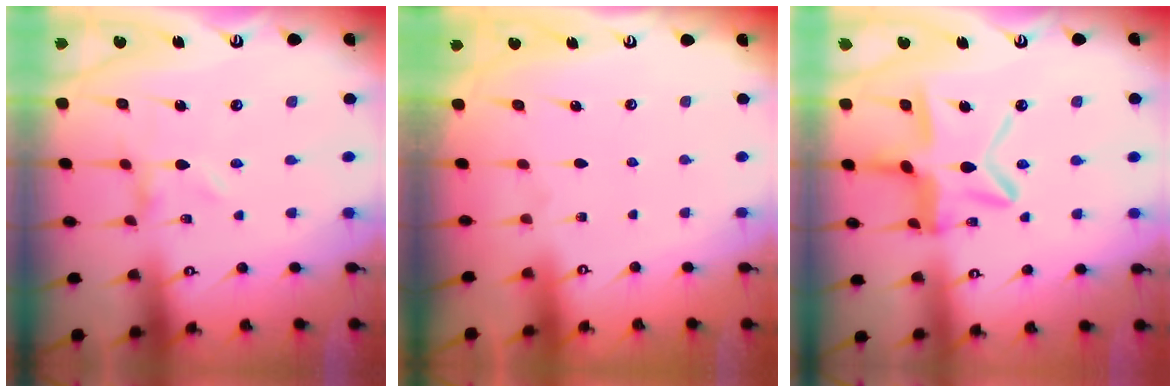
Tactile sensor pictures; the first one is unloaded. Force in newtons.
{"total": 1.6, "press": 1.6, "slide": 0.2}
{"total": 13.4, "press": 13.4, "slide": 1.4}